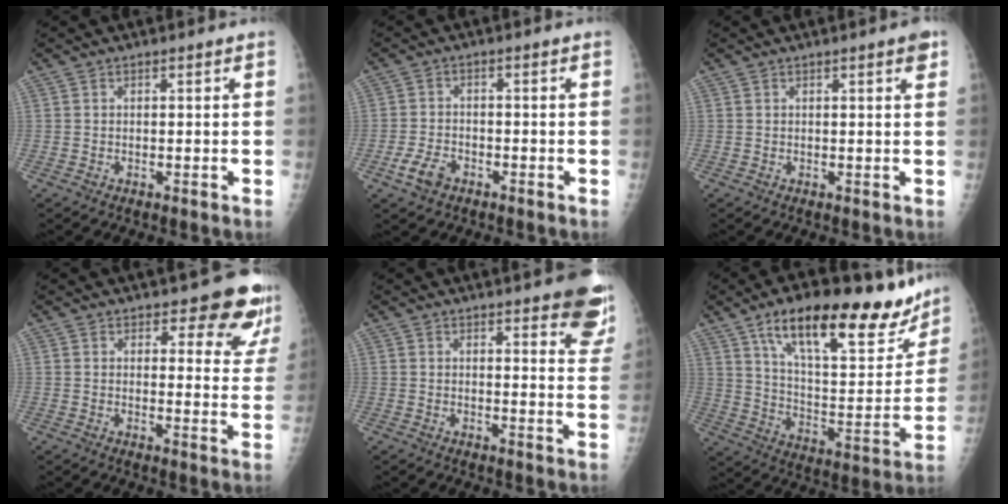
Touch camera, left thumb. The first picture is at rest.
{"total": 4.4, "force": [-2.6, 2.8, 2.2], "torque": [-0.043, 0.010, -0.047]}
{"total": 1.9, "force": [1.1, 0.3, 1.6], "torque": [-0.020, -0.003, 0.011]}
{"total": 10.4, "force": [8.8, 3.8, 4.2], "torque": [-0.008, -0.061, 0.086]}
{"total": 11.5, "force": [8.5, 3.1, 7.1], "torque": [-0.047, -0.044, 0.083]}
{"total": 27.4, "force": [18.2, 9.9, 18.0], "torque": [-0.224, -0.053, 0.285]}